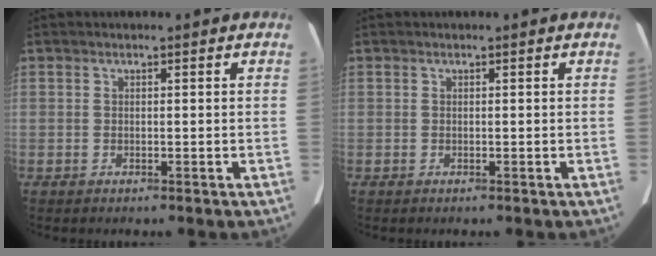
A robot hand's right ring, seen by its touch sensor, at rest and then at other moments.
{"total": 0.0}